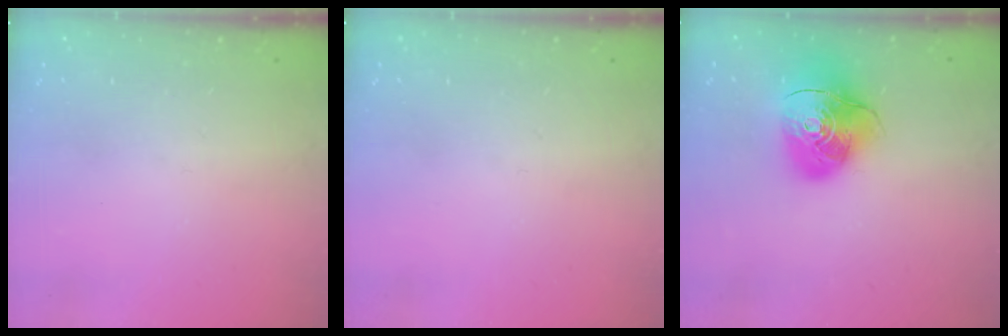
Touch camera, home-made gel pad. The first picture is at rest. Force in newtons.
{"total": 0.0}
{"total": 15.7, "press": 15.5, "slide": 2.0}